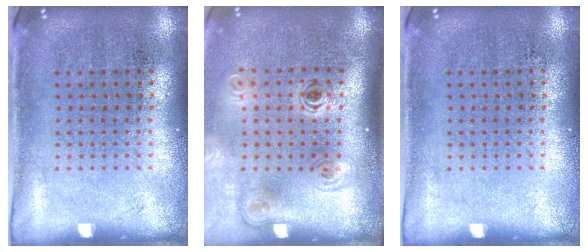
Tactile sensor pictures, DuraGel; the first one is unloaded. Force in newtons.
{"total": 2.0, "press": 1.4, "slide": 1.5}
{"total": 0.0}